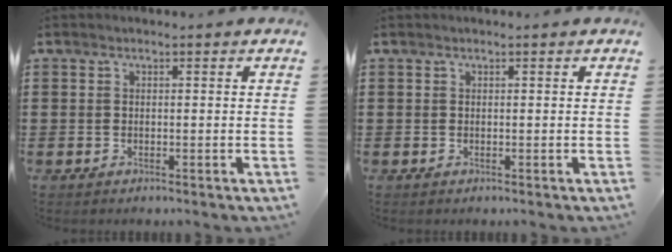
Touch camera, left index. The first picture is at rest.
{"total": 0.0}